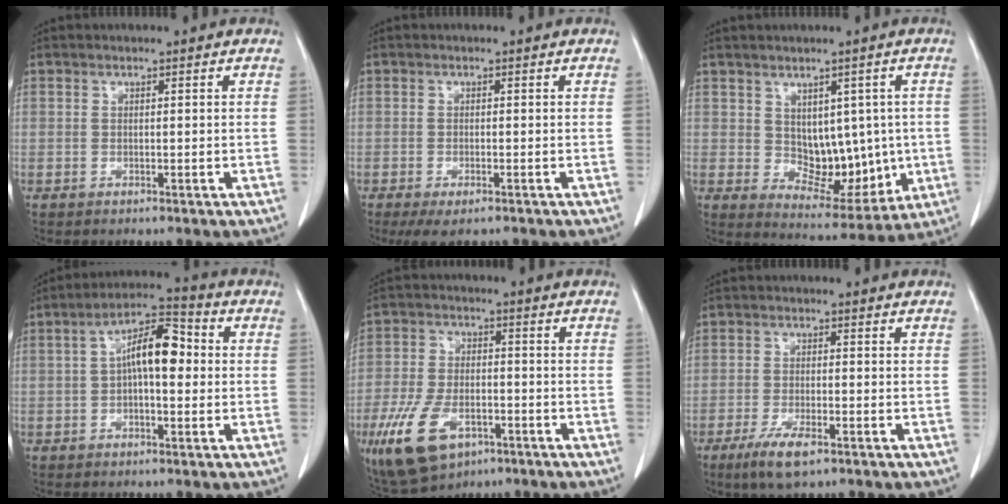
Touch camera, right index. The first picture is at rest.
{"total": 4.4, "force": [-3.1, 1.3, 2.7], "torque": [-0.045, -0.011, -0.044]}
{"total": 9.3, "force": [0.4, 5.9, 7.2], "torque": [-0.083, 0.006, 0.029]}
{"total": 8.9, "force": [0.6, 3.1, 8.4], "torque": [-0.153, 0.032, 0.004]}
{"total": 12.1, "force": [-5.8, 6.7, 8.3], "torque": [-0.177, -0.007, -0.092]}
{"total": 5.7, "force": [-3.4, 1.4, 4.3], "torque": [-0.088, -0.011, -0.055]}